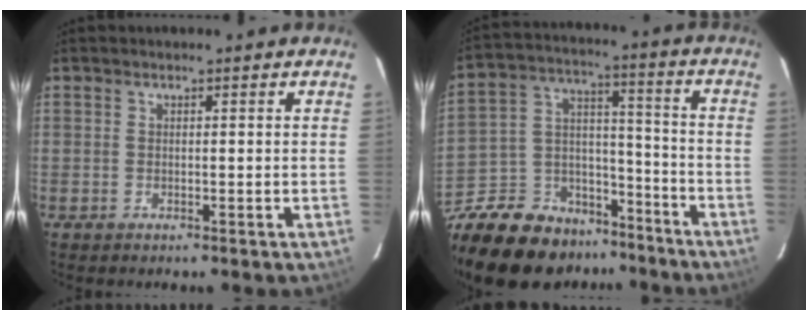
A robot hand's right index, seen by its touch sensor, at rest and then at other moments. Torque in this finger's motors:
{"motor_torque": [0.10, -0.80, -0.14, -0.21]}